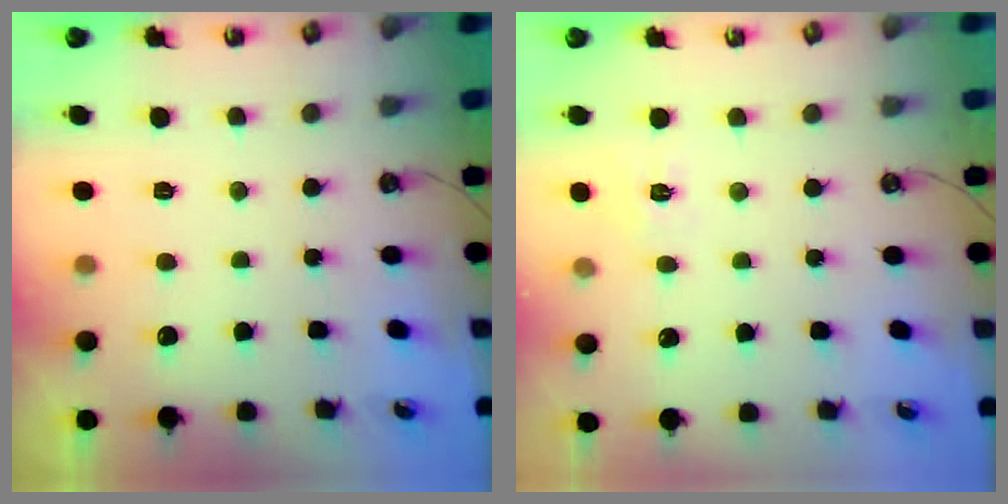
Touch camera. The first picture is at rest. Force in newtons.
{"total": 3.3, "press": 3.3, "slide": 0.5}